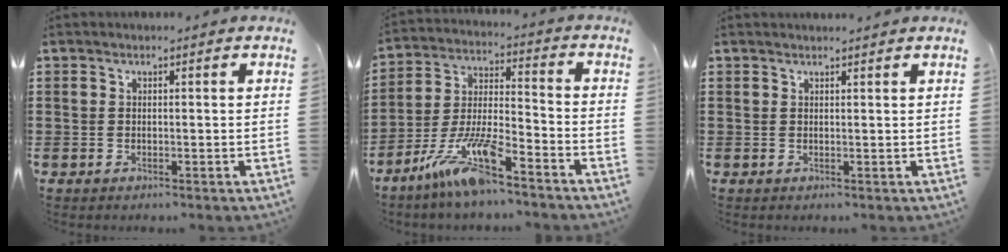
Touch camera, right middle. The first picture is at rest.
{"total": 10.7, "force": [-8.1, 1.4, 6.8], "torque": [-0.155, -0.001, -0.162]}
{"total": 0.9, "force": [0.9, -0.1, 0.0], "torque": [-0.002, -0.004, 0.018]}